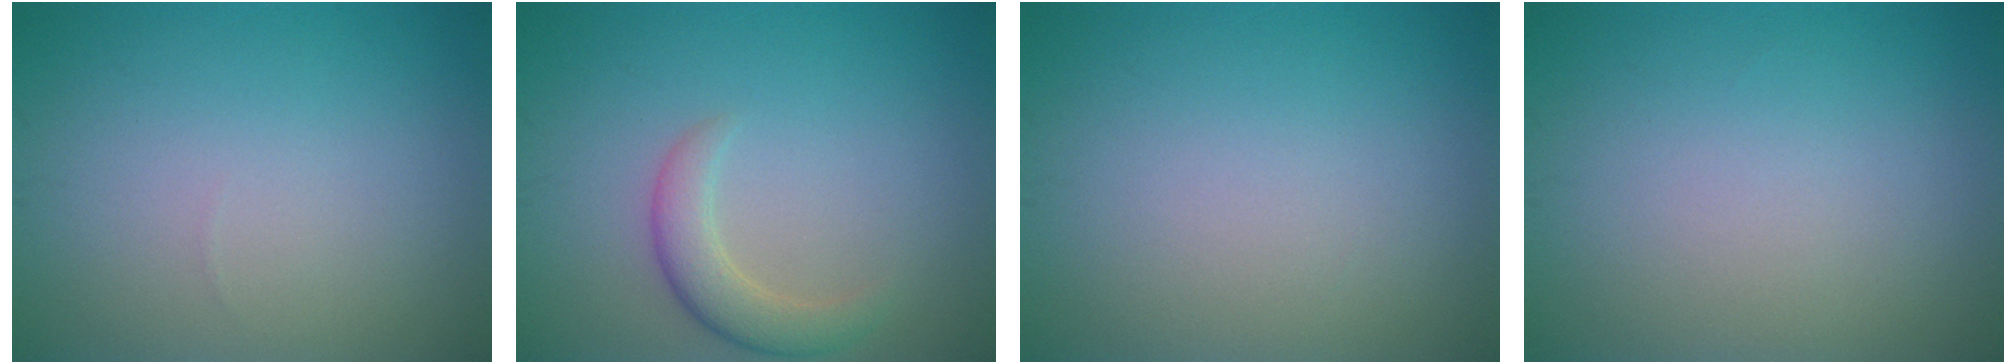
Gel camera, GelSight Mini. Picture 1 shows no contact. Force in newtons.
{"total": 2.9, "press": 2.9, "slide": 0.2}
{"total": 0.0}
{"total": 0.0}